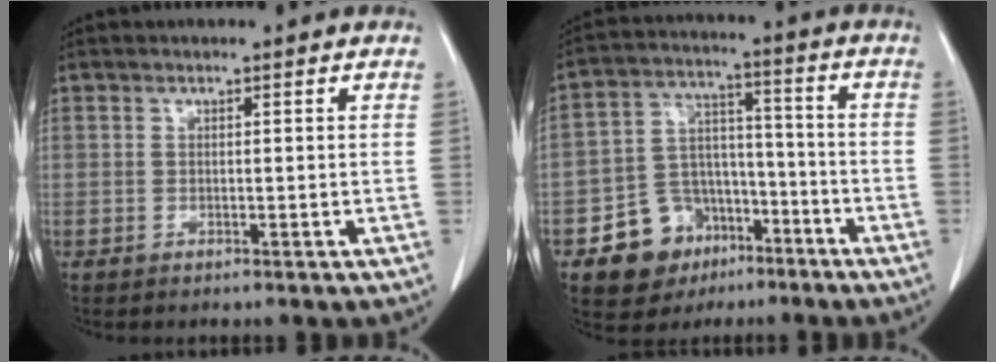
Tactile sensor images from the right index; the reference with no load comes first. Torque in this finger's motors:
{"motor_torque": [0.01, -0.22, -0.46, -0.17]}